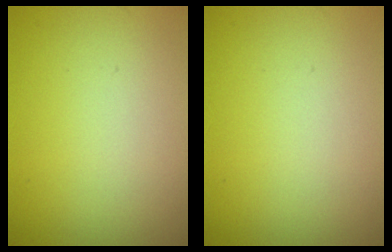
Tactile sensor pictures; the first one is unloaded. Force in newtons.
{"total": 0.0}